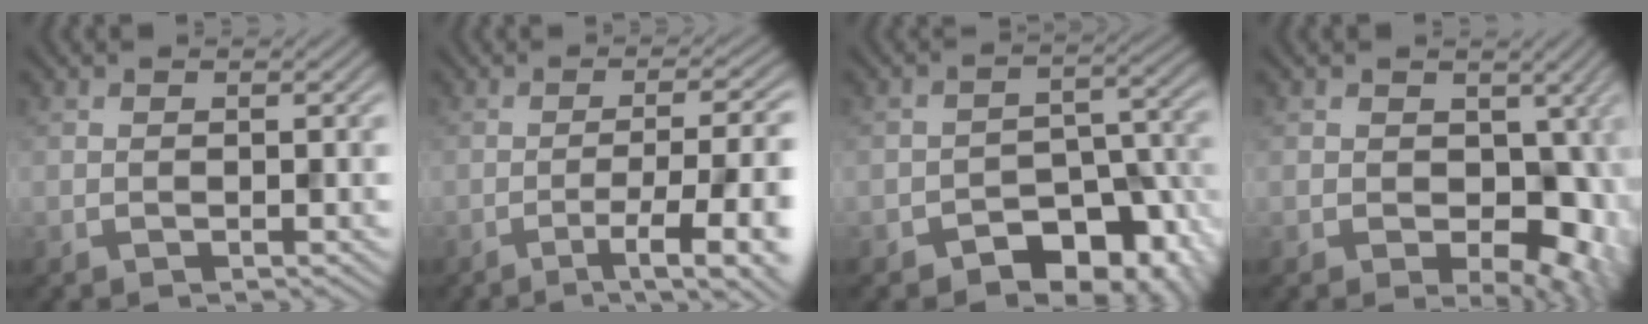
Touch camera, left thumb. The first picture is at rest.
{"total": 9.9, "force": [-3.9, 2.5, 8.7], "torque": [-0.117, 0.000, -0.051]}
{"total": 8.6, "force": [-5.4, 4.8, 4.5], "torque": [-0.048, -0.005, -0.089]}
{"total": 8.8, "force": [-1.3, 5.9, 6.3], "torque": [-0.087, -0.022, -0.012]}